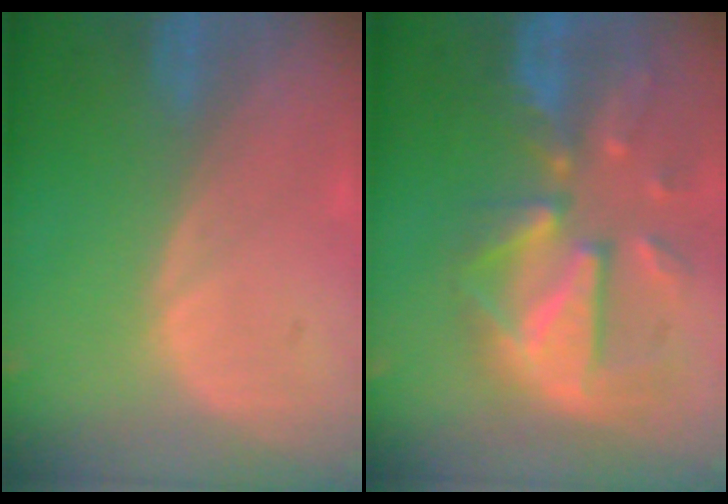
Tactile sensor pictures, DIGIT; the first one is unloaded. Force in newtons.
{"total": 12.1, "press": 10.5, "slide": 6.2}